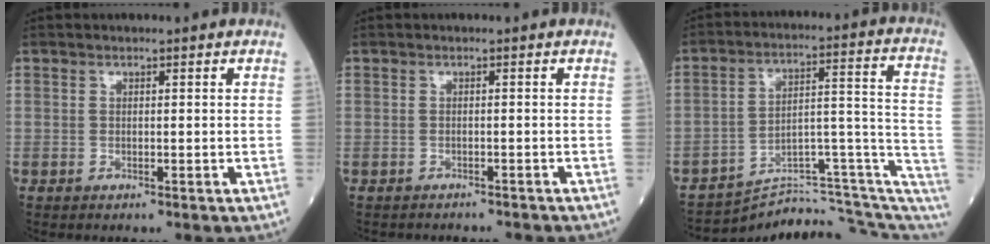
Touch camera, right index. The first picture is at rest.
{"total": 4.4, "force": [-4.2, 1.4, 0.6], "torque": [0.000, -0.001, -0.053]}
{"total": 16.3, "force": [-15.2, 3.1, 4.9], "torque": [-0.029, 0.089, -0.207]}